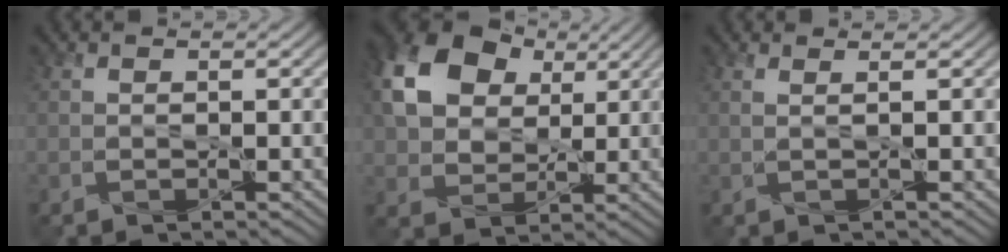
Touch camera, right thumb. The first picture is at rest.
{"total": 12.6, "force": [4.3, 9.0, 7.7], "torque": [-0.187, 0.022, 0.077]}
{"total": 1.2, "force": [0.6, 0.2, 1.0], "torque": [-0.013, 0.001, -0.001]}